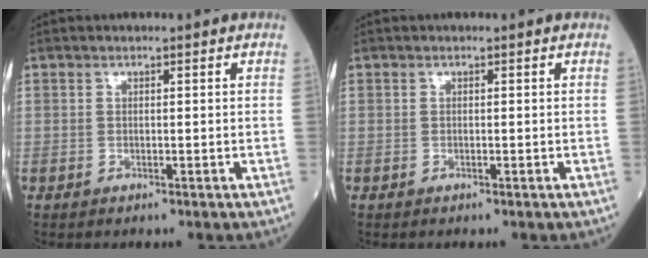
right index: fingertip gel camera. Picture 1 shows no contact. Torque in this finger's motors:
{"motor_torque": [0.00, 0.00, 0.00, 0.00]}